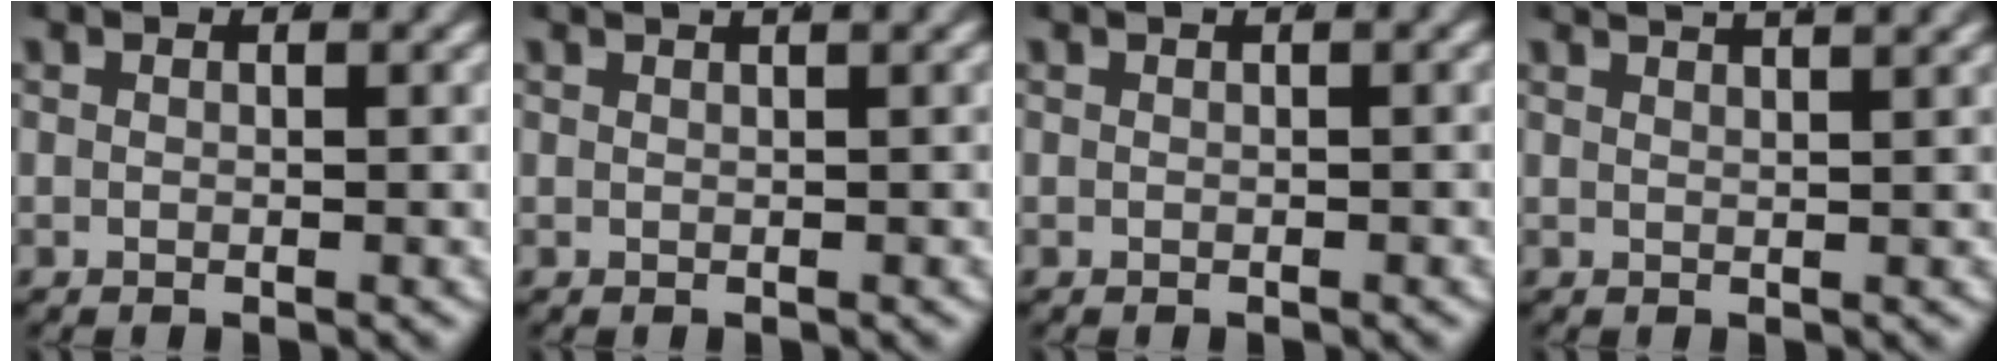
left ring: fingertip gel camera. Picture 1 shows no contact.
{"total": 2.5, "force": [1.9, 0.5, 1.5], "torque": [-0.011, 0.014, 0.027]}
{"total": 0.6, "force": [0.4, 0.1, 0.4], "torque": [0.003, 0.013, 0.002]}
{"total": 3.8, "force": [3.2, 0.9, 1.9], "torque": [-0.028, 0.008, 0.051]}